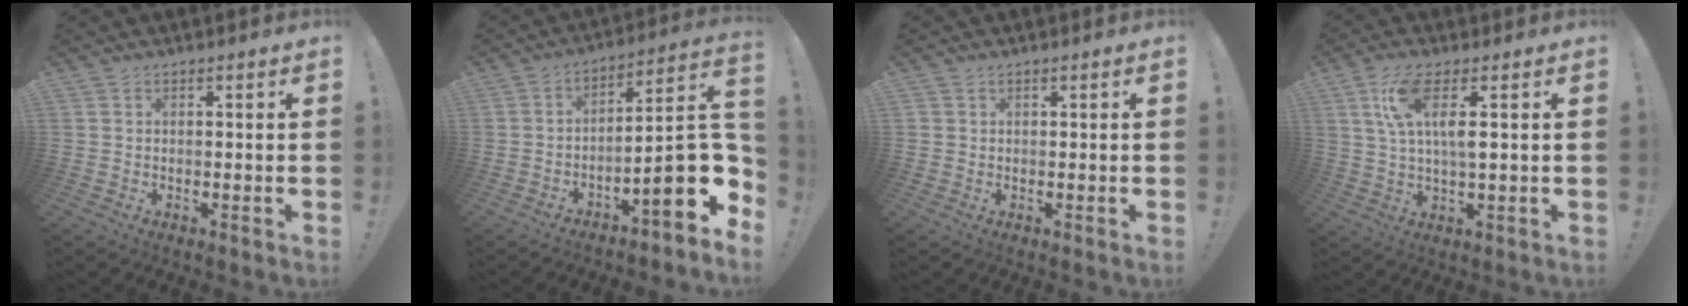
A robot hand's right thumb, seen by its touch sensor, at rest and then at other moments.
{"total": 17.2, "force": [-5.7, 4.5, 15.6], "torque": [-0.204, 0.017, -0.088]}
{"total": 0.6, "force": [0.4, 0.4, 0.1], "torque": [-0.007, 0.002, 0.009]}
{"total": 10.0, "force": [3.3, 2.8, 9.0], "torque": [-0.164, -0.007, 0.056]}